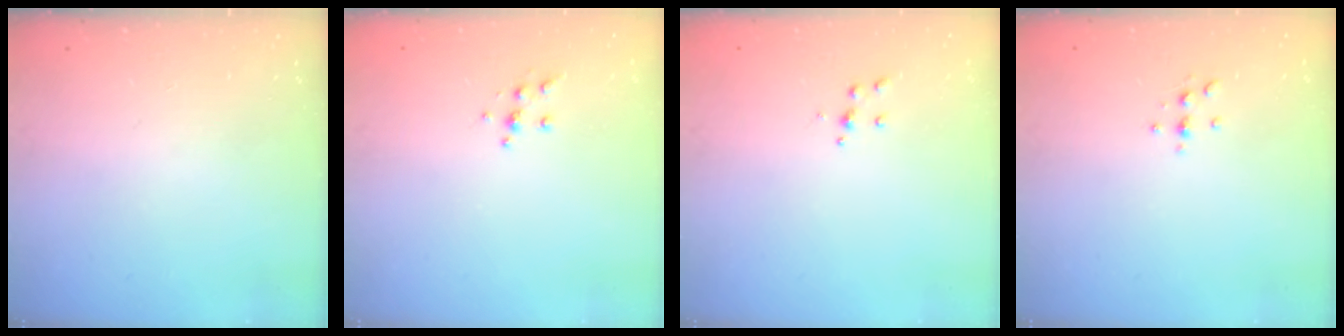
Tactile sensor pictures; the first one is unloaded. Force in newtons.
{"total": 5.4, "press": 5.3, "slide": 0.4}
{"total": 3.6, "press": 3.6, "slide": 0.3}
{"total": 3.1, "press": 3.1, "slide": 0.5}